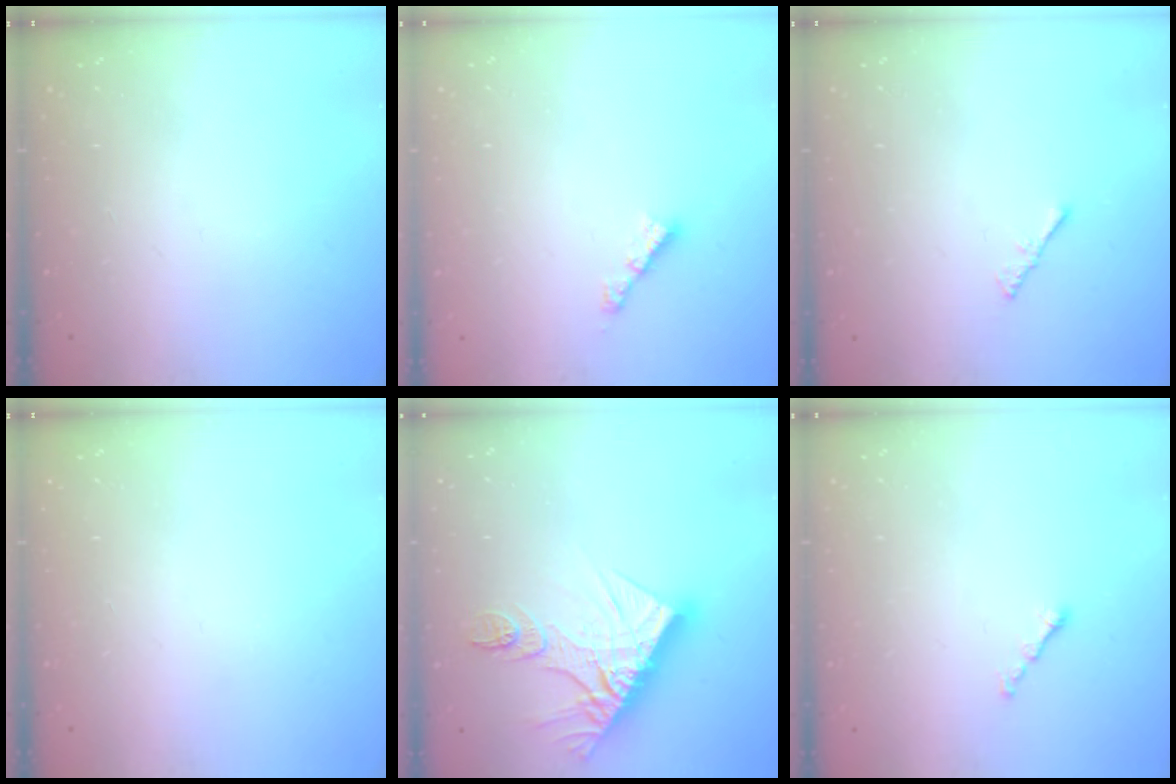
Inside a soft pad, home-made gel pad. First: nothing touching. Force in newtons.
{"total": 2.4, "press": 2.4, "slide": 0.3}
{"total": 1.5, "press": 1.4, "slide": 0.4}
{"total": 0.0}
{"total": 15.4, "press": 15.3, "slide": 1.2}
{"total": 0.8, "press": 0.7, "slide": 0.4}